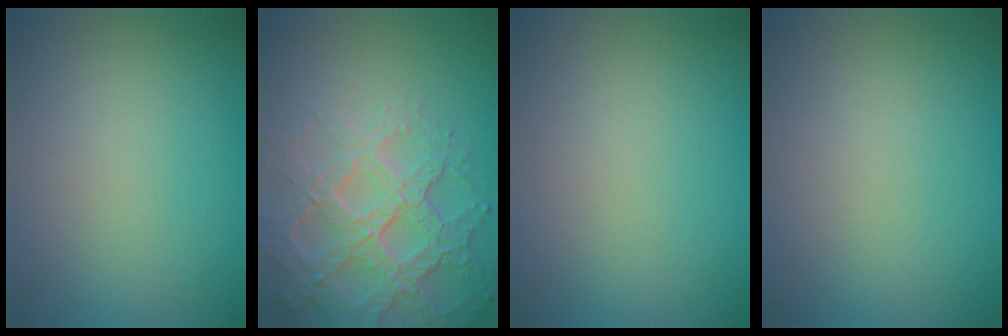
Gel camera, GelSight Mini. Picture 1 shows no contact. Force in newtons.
{"total": 7.4, "press": 5.3, "slide": 5.2}
{"total": 0.0}
{"total": 0.0}